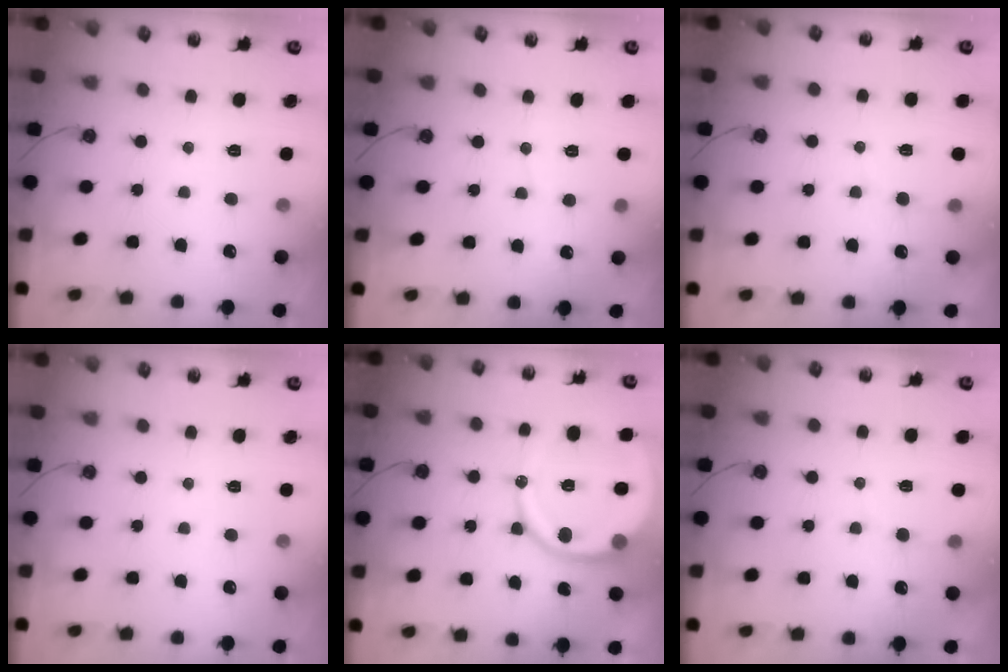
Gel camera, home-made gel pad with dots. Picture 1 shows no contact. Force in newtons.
{"total": 3.3, "press": 3.2, "slide": 0.5}
{"total": 2.5, "press": 2.5, "slide": 0.1}
{"total": 0.0}
{"total": 16.0, "press": 15.9, "slide": 1.9}
{"total": 2.5, "press": 2.5, "slide": 0.1}